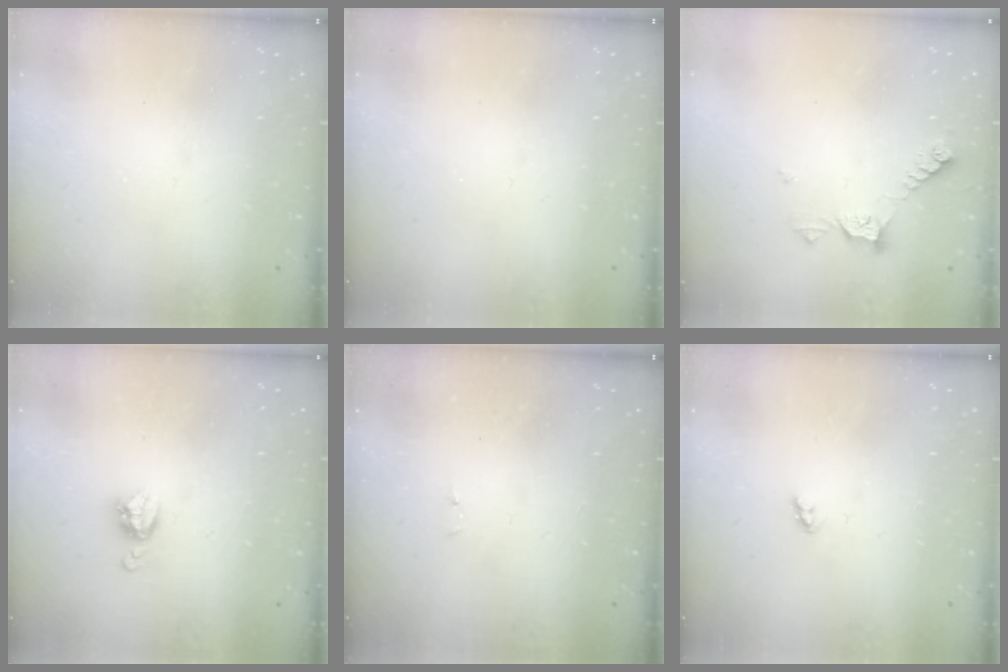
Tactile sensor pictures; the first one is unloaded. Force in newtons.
{"total": 0.0}
{"total": 6.0, "press": 6.0, "slide": 0.6}
{"total": 6.1, "press": 6.1, "slide": 0.5}
{"total": 3.0, "press": 2.9, "slide": 0.4}
{"total": 2.4, "press": 2.4, "slide": 0.3}